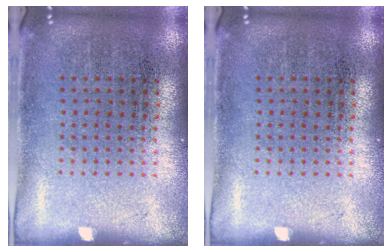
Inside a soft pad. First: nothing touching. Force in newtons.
{"total": 0.0}